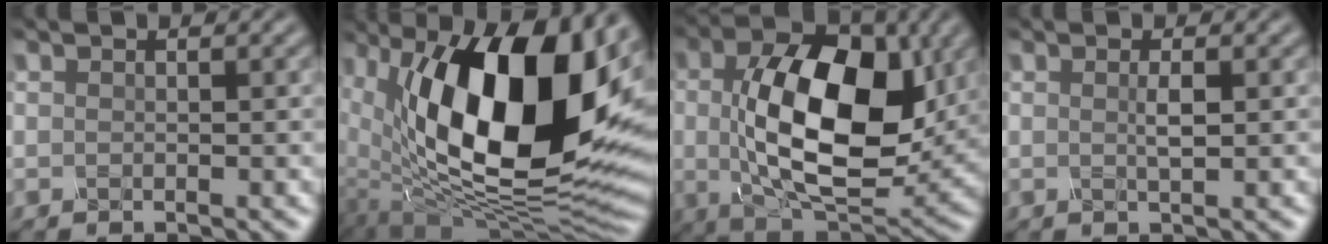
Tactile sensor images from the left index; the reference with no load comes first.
{"total": 18.6, "force": [4.2, 9.1, 15.7], "torque": [-0.242, -0.003, 0.069]}
{"total": 12.6, "force": [0.9, 7.0, 10.5], "torque": [-0.180, -0.004, 0.017]}
{"total": 1.2, "force": [0.1, 0.2, 1.1], "torque": [-0.022, 0.002, -0.003]}